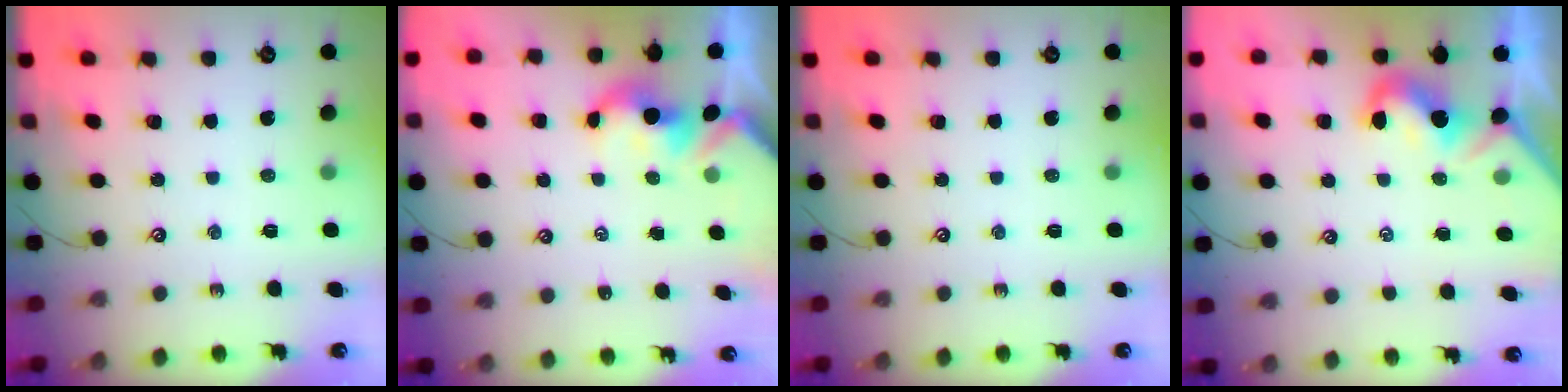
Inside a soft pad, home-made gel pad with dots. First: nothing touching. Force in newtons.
{"total": 1.8, "press": 1.7, "slide": 0.4}
{"total": 0.0}
{"total": 1.9, "press": 1.8, "slide": 0.6}